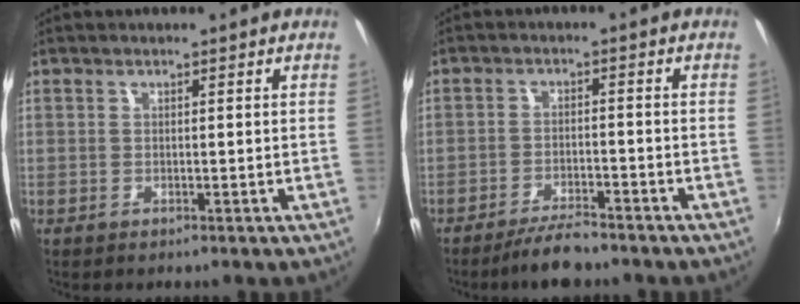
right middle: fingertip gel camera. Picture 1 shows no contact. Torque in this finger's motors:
{"motor_torque": [0.08, -0.08, 0.04, 0.04]}